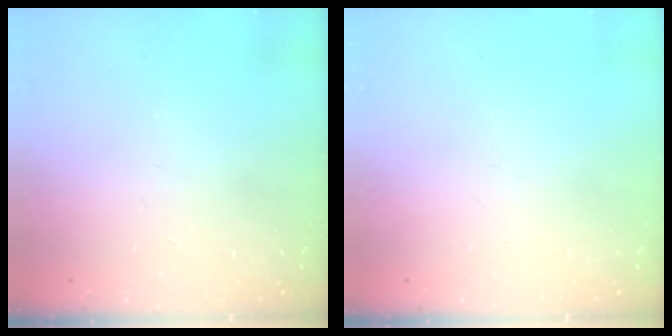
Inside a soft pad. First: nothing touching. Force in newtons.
{"total": 0.0}